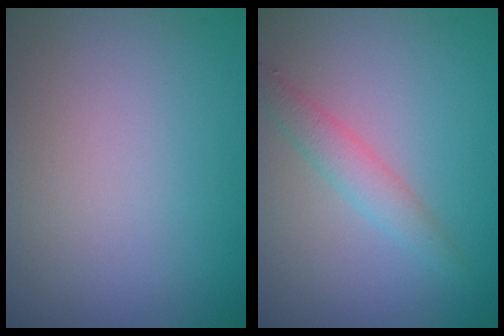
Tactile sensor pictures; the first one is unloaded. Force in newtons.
{"total": 2.2, "press": 2.2, "slide": 0.1}